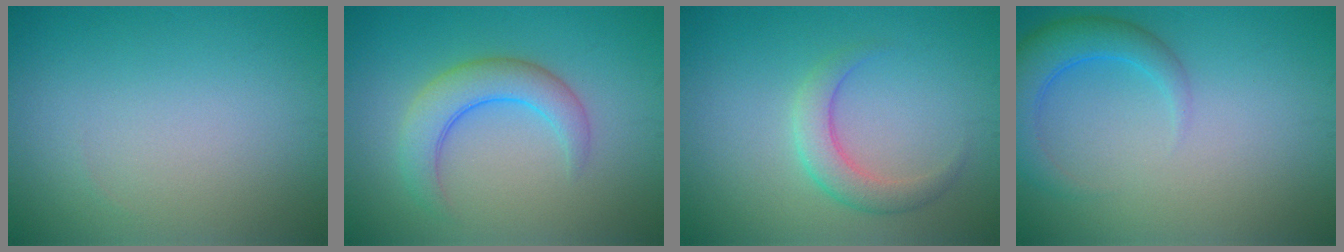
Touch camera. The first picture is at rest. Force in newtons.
{"total": 4.3, "press": 4.3, "slide": 0.3}
{"total": 2.8, "press": 2.8, "slide": 0.1}
{"total": 4.1, "press": 4.1, "slide": 0.2}